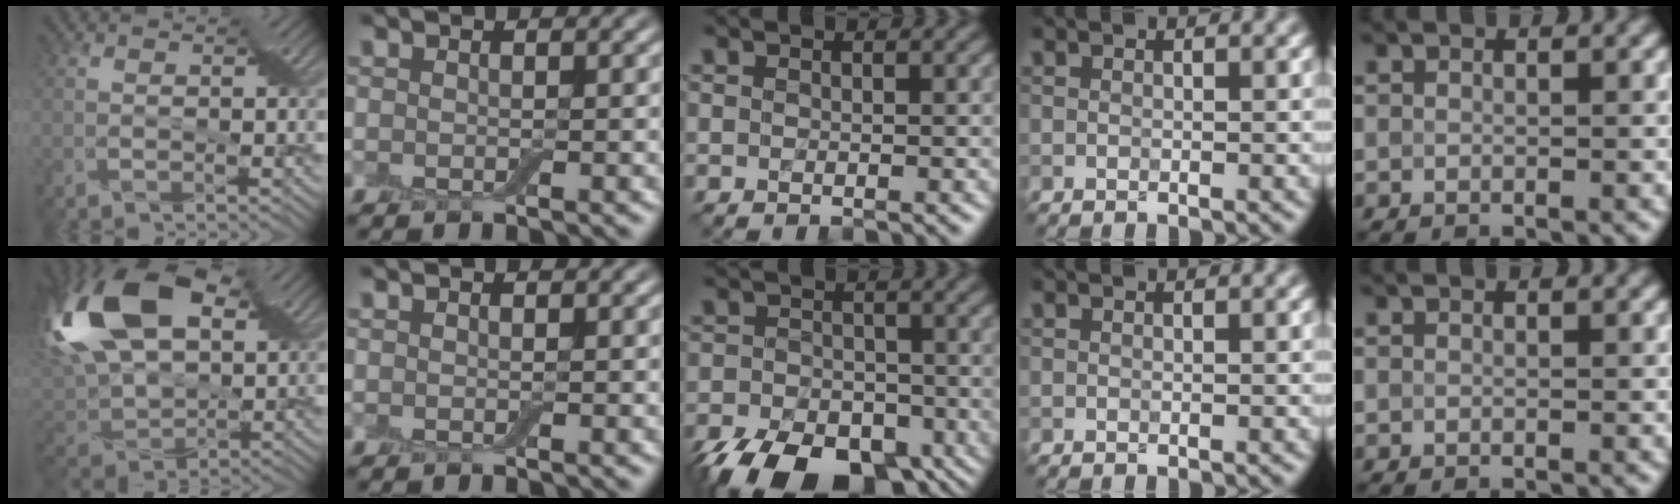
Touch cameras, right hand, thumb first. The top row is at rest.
{"thumb": {"total": 20.1, "force": [7.4, 12.5, 13.8], "torque": [-0.324, 0.031, 0.139]}, "middle": {"total": 11.8, "force": [-8.0, 6.2, 6.0], "torque": [-0.104, -0.045, -0.123]}}